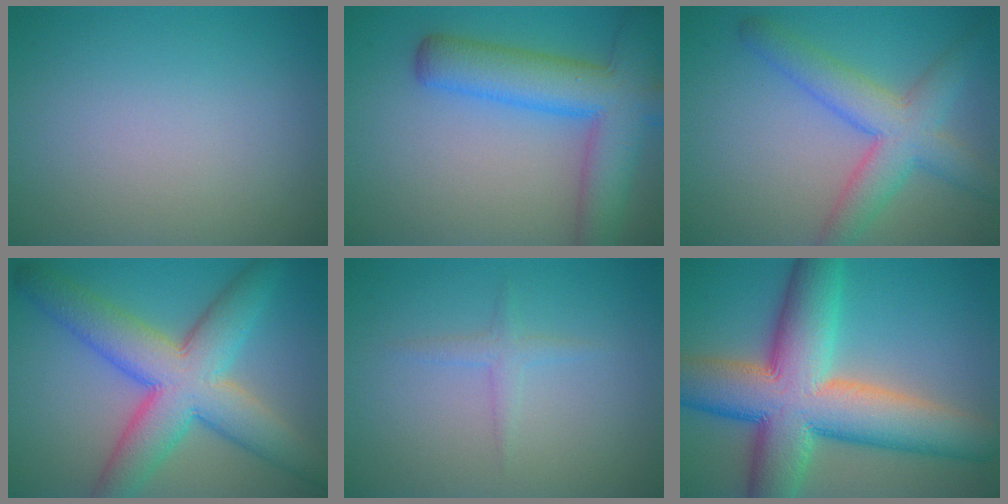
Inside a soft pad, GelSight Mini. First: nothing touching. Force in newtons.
{"total": 8.5, "press": 8.4, "slide": 0.5}
{"total": 5.6, "press": 5.6, "slide": 0.2}
{"total": 9.7, "press": 9.7, "slide": 0.3}
{"total": 1.2, "press": 1.2, "slide": 0.0}
{"total": 13.7, "press": 13.7, "slide": 0.6}